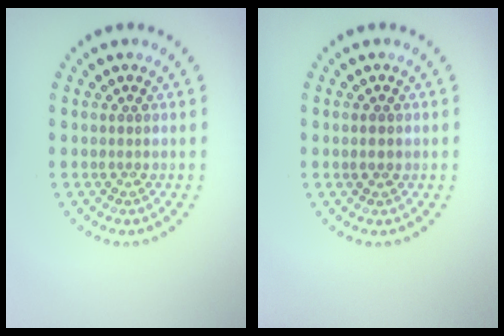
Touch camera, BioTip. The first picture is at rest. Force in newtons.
{"total": 1.3, "press": 1.3, "slide": 0.1}